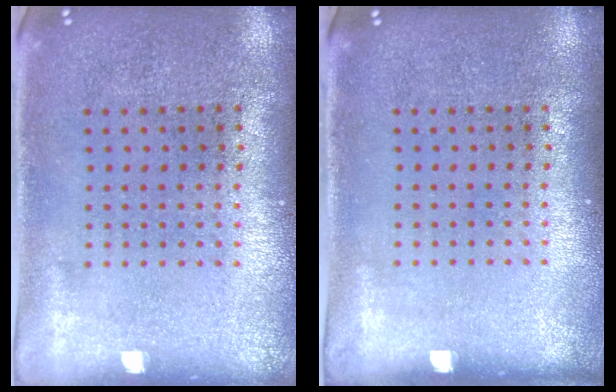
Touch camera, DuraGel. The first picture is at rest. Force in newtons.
{"total": 0.0}